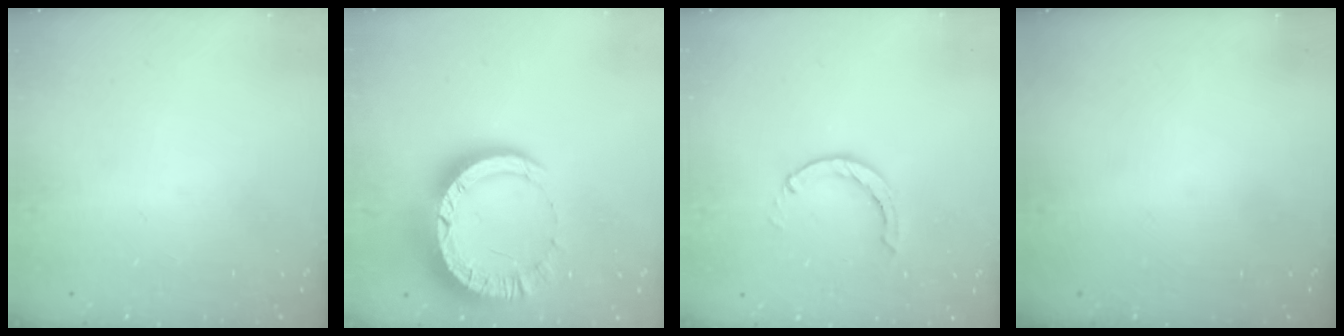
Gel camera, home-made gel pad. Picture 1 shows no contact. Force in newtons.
{"total": 12.7, "press": 12.6, "slide": 1.3}
{"total": 0.0}
{"total": 0.0}